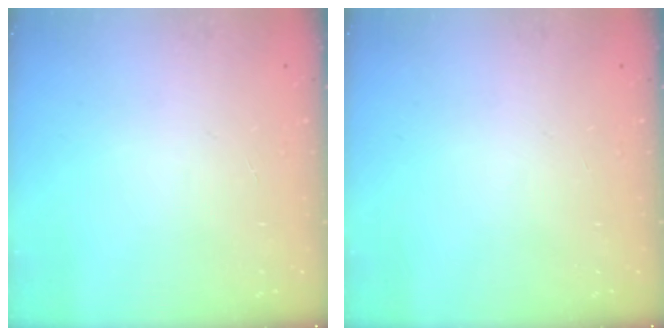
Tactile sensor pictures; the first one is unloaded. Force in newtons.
{"total": 0.0}